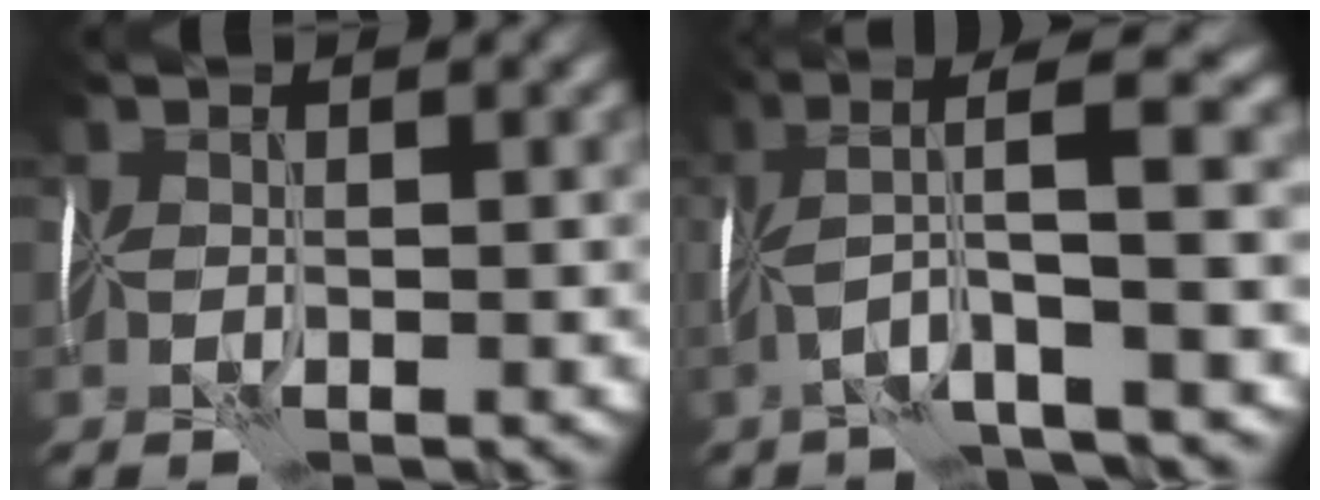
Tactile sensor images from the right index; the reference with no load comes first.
{"total": 6.7, "force": [0.2, 1.1, 6.6], "torque": [-0.117, 0.028, -0.012]}